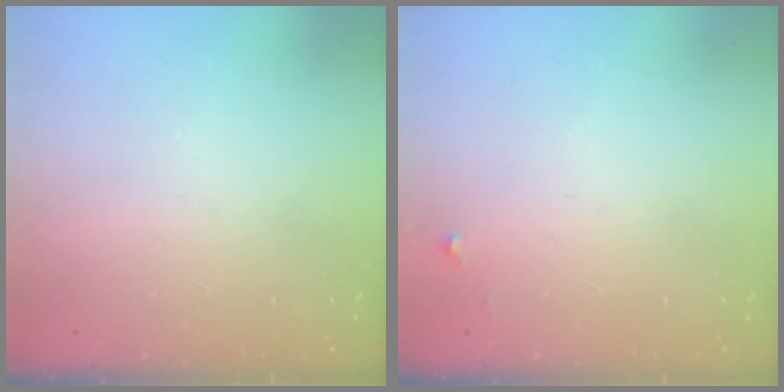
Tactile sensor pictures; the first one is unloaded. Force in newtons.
{"total": 3.9, "press": 3.9, "slide": 0.4}